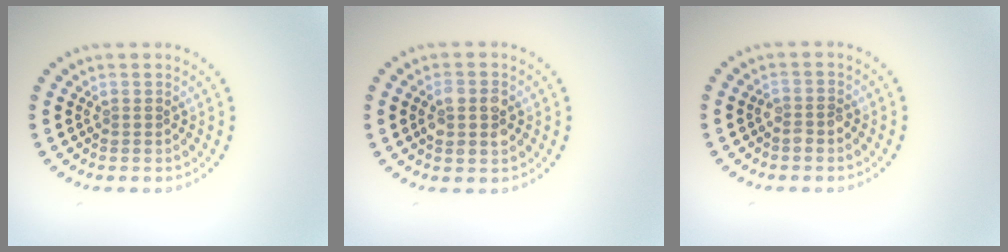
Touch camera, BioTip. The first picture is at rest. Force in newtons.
{"total": 2.8, "press": 2.8, "slide": 0.3}
{"total": 1.1, "press": 1.1, "slide": 0.4}